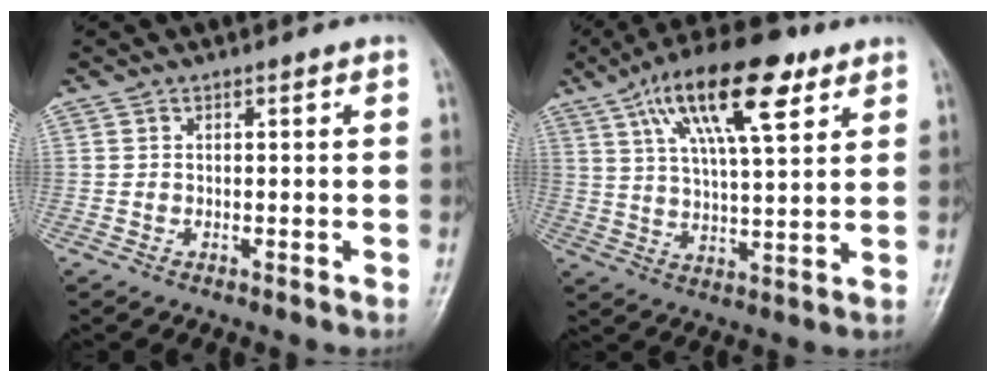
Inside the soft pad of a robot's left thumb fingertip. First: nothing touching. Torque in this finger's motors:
{"motor_torque": [0.49, 0.92, 1.75, -1.02, 0.29]}